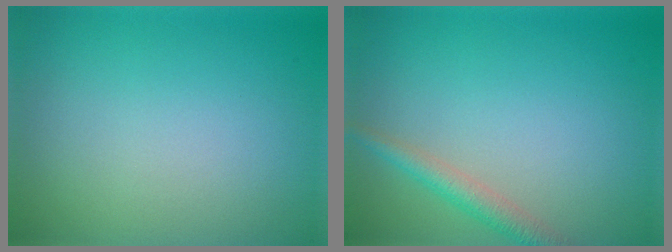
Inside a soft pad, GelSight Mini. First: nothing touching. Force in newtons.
{"total": 2.4, "press": 2.4, "slide": 0.0}